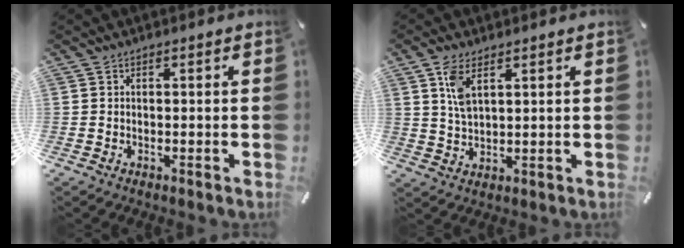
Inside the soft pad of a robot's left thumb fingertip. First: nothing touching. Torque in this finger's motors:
{"motor_torque": [1.32, 1.25, 0.68, -0.72, 0.31]}